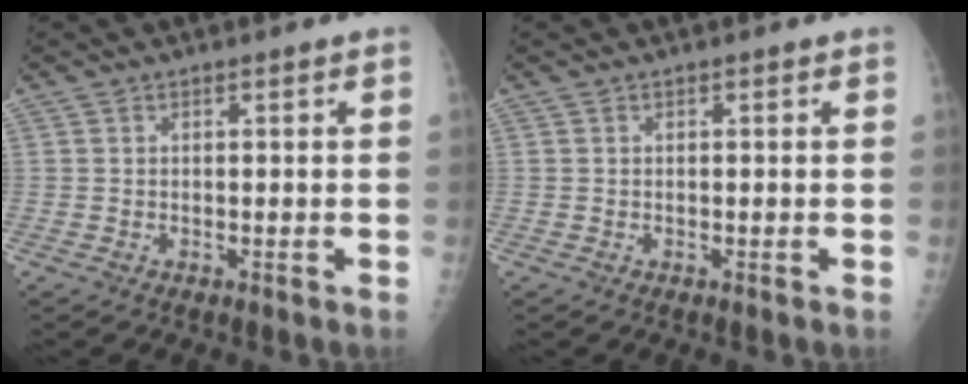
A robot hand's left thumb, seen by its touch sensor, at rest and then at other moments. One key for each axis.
{"total": 0.0}